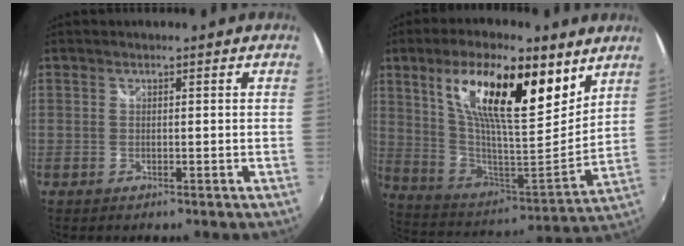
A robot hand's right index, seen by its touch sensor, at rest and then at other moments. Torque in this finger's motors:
{"motor_torque": [1.58, 0.56, 1.05, 0.21]}